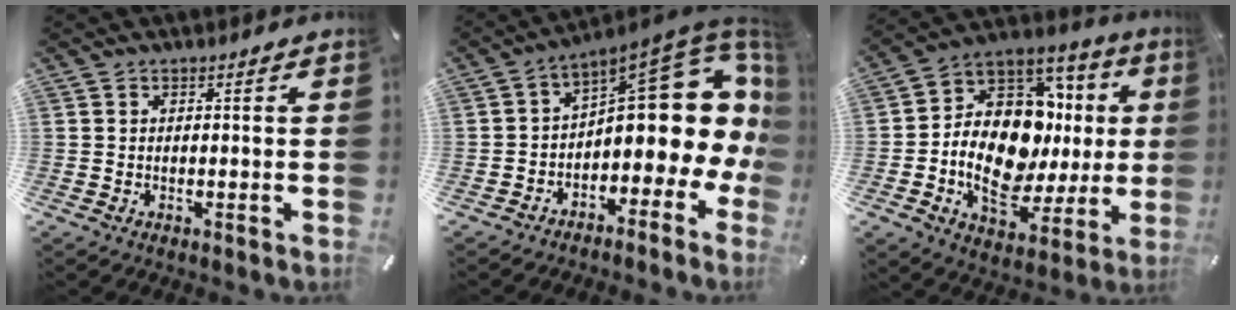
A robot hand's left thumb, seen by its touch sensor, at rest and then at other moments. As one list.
[{"total": 13.7, "force": [5.7, 7.6, 9.9], "torque": [-0.104, -0.073, 0.089]}, {"total": 21.2, "force": [0.4, 14.5, 15.5], "torque": [-0.272, -0.022, 0.015]}]